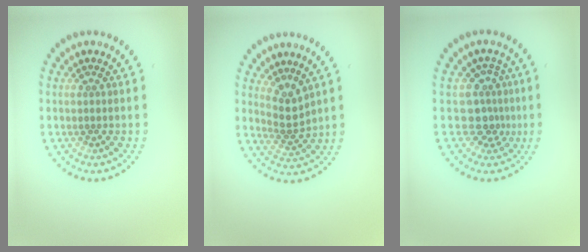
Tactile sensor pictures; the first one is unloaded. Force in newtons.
{"total": 2.6, "press": 1.8, "slide": 1.9}
{"total": 2.8, "press": 2.0, "slide": 2.0}